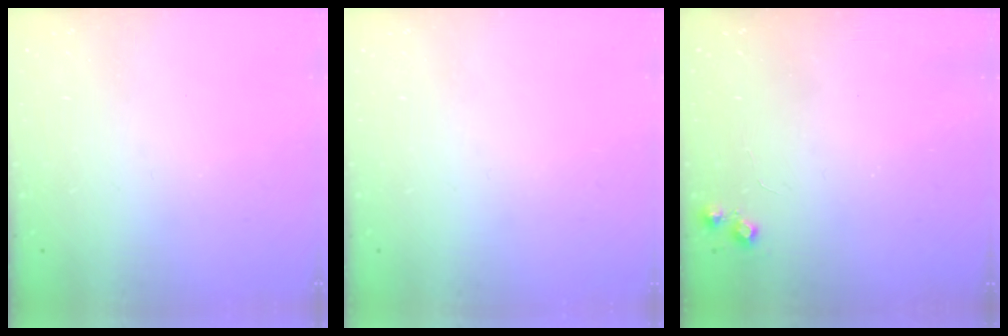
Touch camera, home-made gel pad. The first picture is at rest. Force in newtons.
{"total": 0.0}
{"total": 4.6, "press": 4.5, "slide": 0.7}